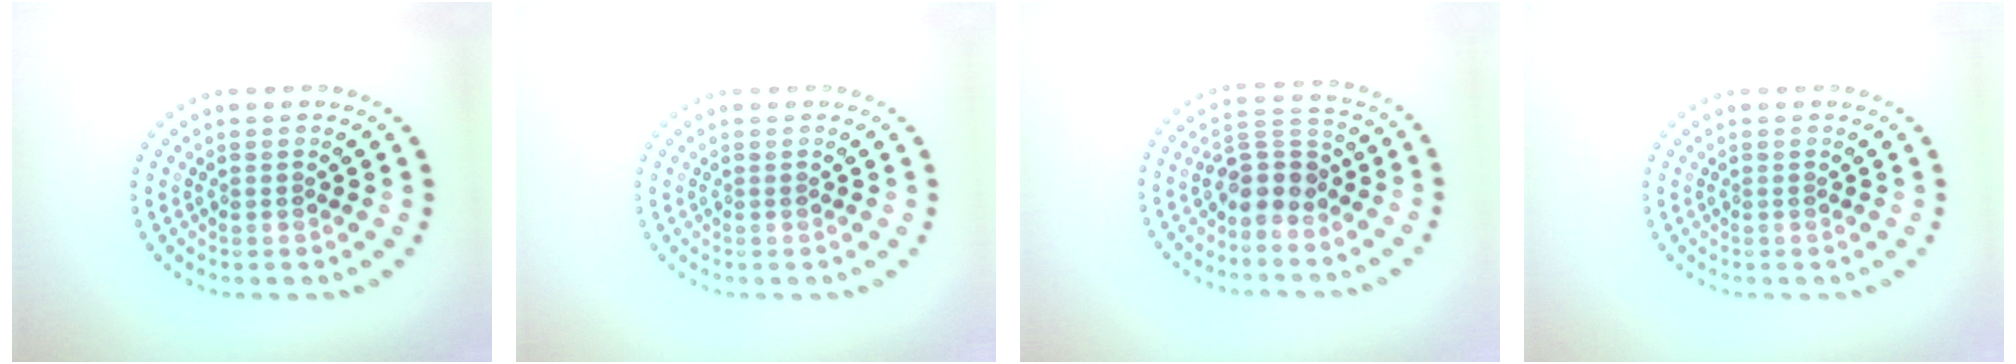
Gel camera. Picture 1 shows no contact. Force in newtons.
{"total": 0.0}
{"total": 3.6, "press": 3.2, "slide": 1.6}
{"total": 0.0}